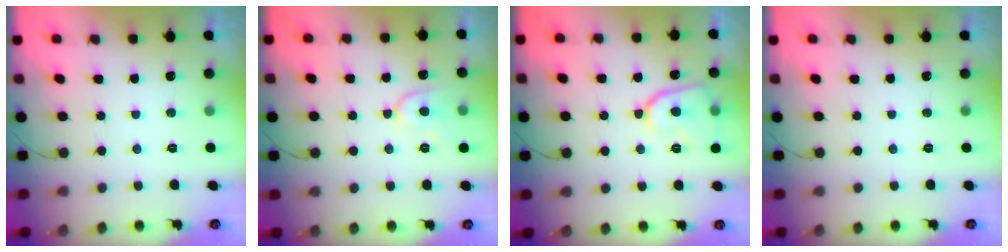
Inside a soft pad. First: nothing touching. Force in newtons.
{"total": 8.5, "press": 8.4, "slide": 1.2}
{"total": 11.4, "press": 11.3, "slide": 1.5}
{"total": 0.0}